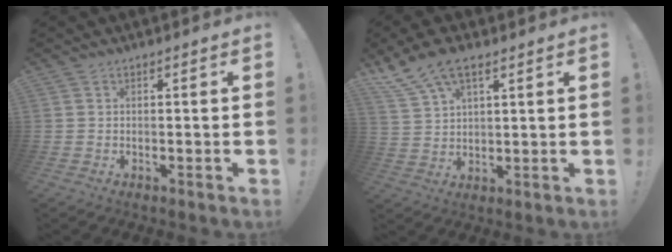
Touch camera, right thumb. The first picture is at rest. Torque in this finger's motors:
{"motor_torque": [0.08, 0.23, 0.49, 0.43, 0.11]}